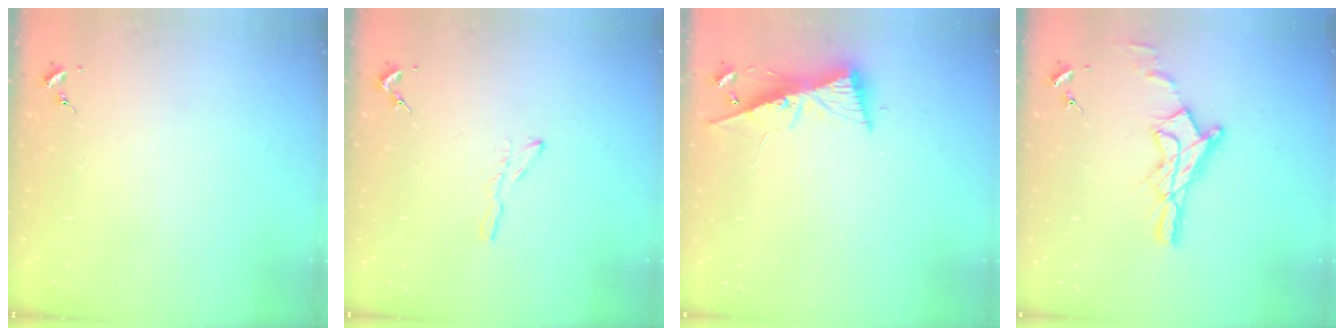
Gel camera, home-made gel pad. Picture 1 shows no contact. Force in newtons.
{"total": 3.5, "press": 3.5, "slide": 0.4}
{"total": 9.0, "press": 9.0, "slide": 0.7}
{"total": 13.3, "press": 13.3, "slide": 1.0}